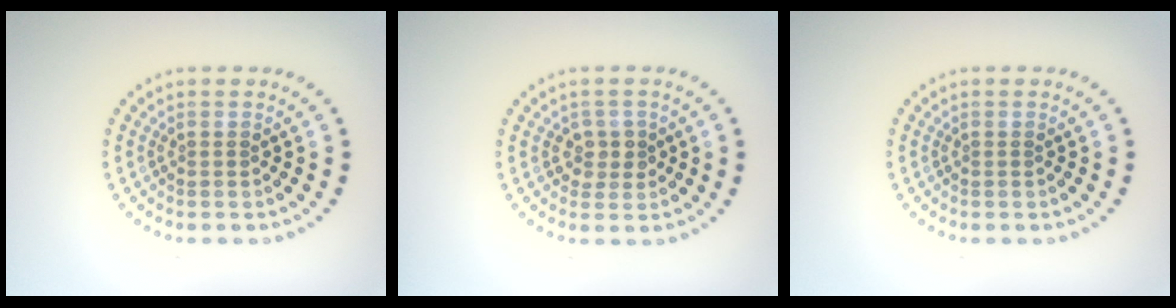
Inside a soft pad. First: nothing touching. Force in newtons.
{"total": 1.7, "press": 1.7, "slide": 0.4}
{"total": 0.0}